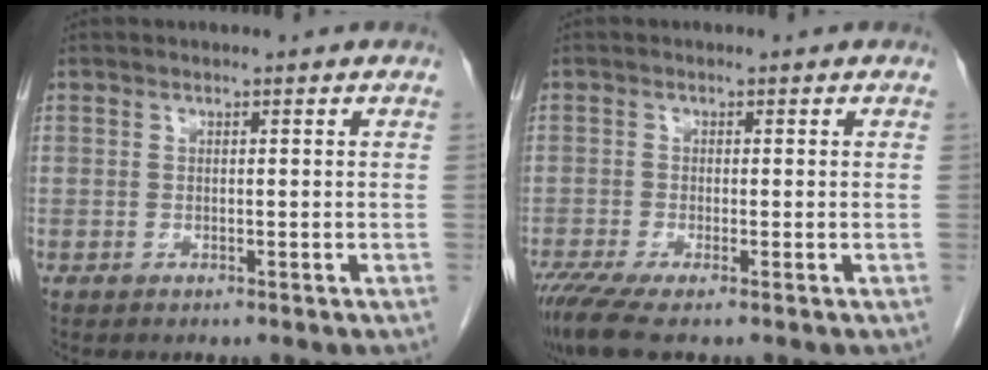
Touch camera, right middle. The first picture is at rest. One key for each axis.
{"total": 4.2, "fx": -2.8, "fy": 0.5, "fz": 3.1, "tx": -0.060, "ty": -0.013, "tz": -0.054}